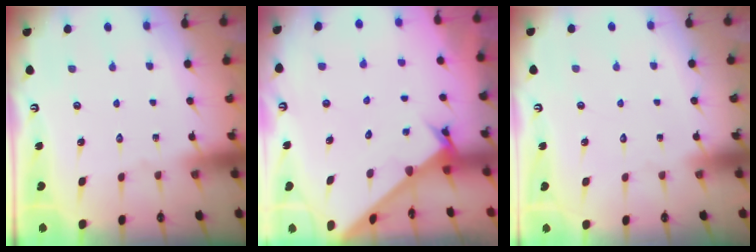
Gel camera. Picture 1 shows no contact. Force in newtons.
{"total": 2.6, "press": 2.6, "slide": 0.3}
{"total": 1.7, "press": 1.7, "slide": 0.1}